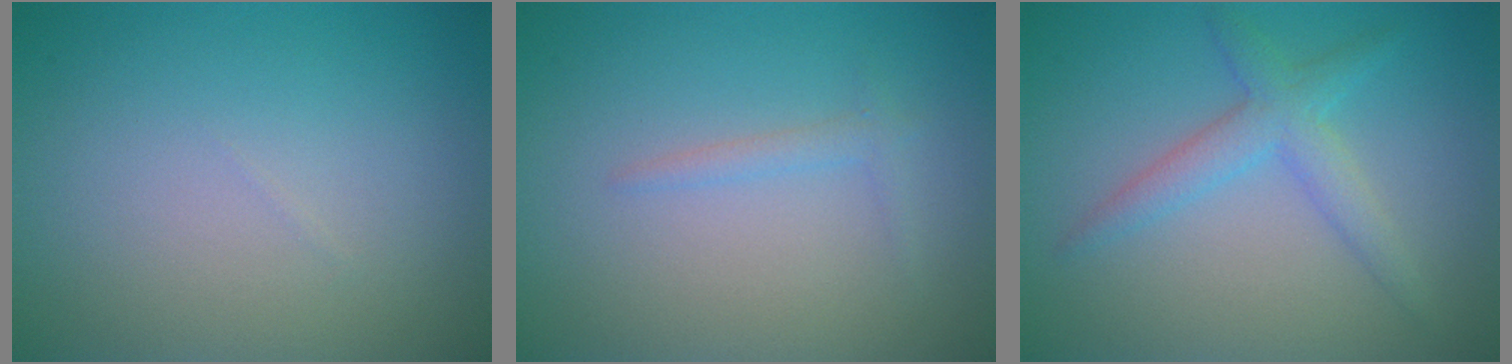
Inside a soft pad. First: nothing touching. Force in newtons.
{"total": 1.0, "press": 1.0, "slide": 0.1}
{"total": 3.0, "press": 3.0, "slide": 0.0}